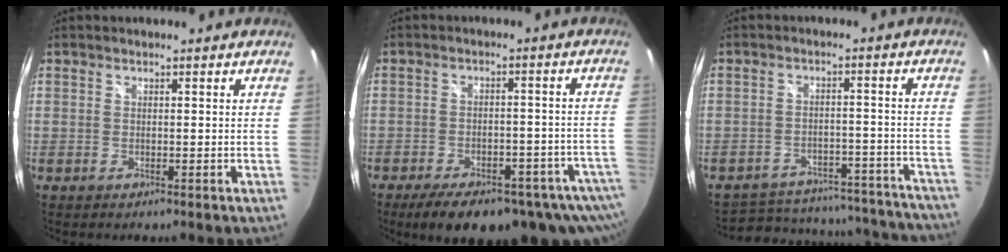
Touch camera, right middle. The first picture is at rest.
{"total": 19.8, "force": [-14.8, 7.2, 11.1], "torque": [-0.179, -0.036, -0.180]}
{"total": 24.3, "force": [-21.3, 8.8, 7.7], "torque": [-0.148, 0.028, -0.241]}